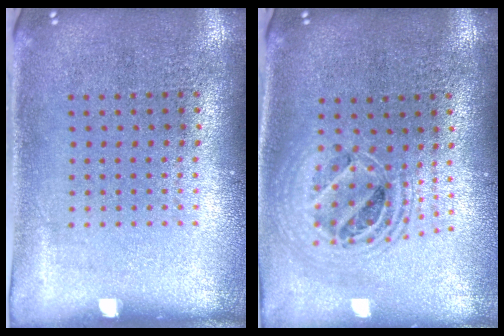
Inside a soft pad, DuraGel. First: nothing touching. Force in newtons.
{"total": 1.9, "press": 1.6, "slide": 1.1}